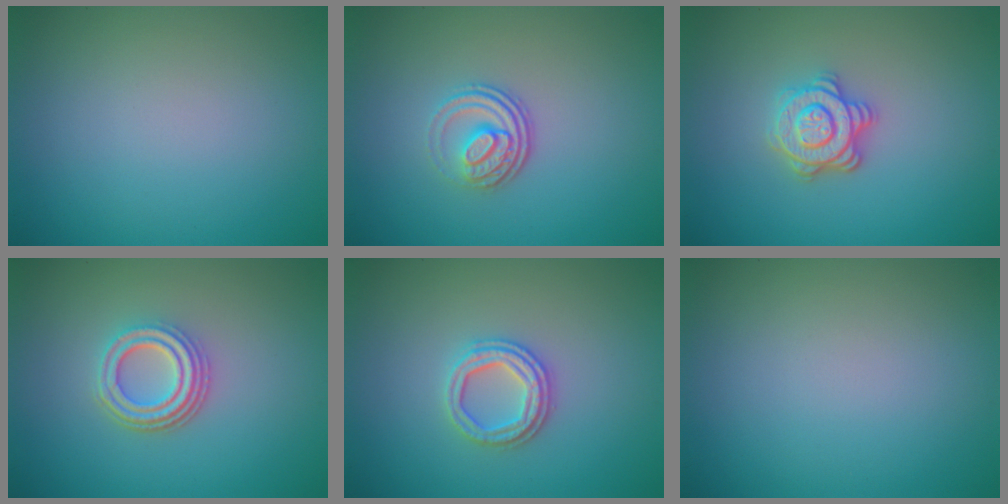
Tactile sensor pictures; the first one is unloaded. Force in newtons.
{"total": 3.3, "press": 2.4, "slide": 2.2}
{"total": 3.6, "press": 3.1, "slide": 1.9}
{"total": 3.9, "press": 3.0, "slide": 2.5}
{"total": 2.9, "press": 2.7, "slide": 1.0}
{"total": 0.0}